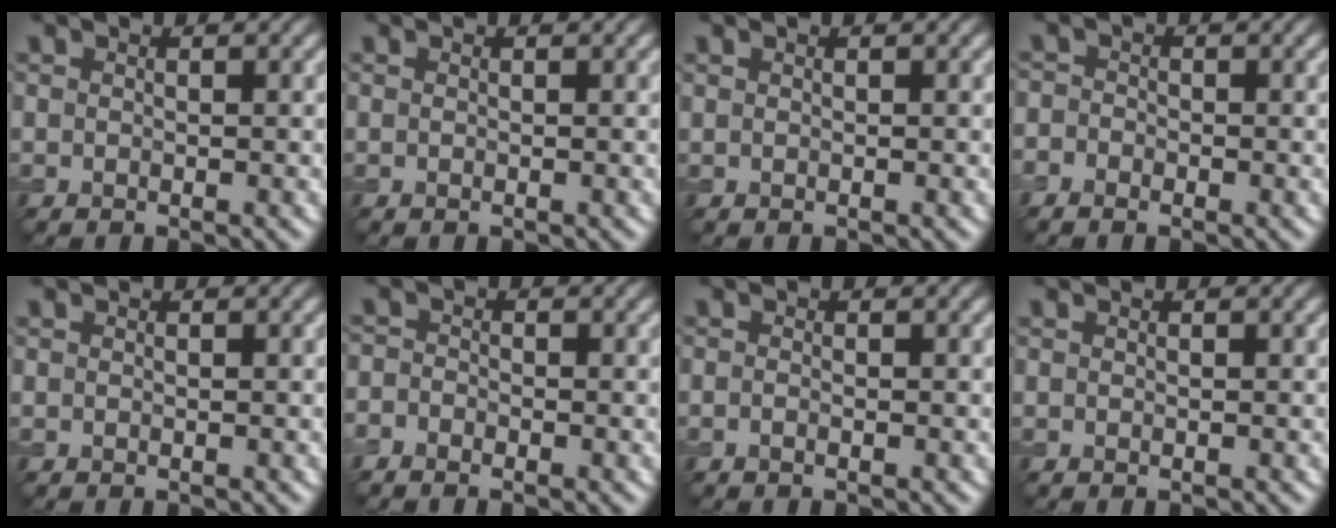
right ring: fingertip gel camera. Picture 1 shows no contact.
{"total": 0.0}
{"total": 0.0}
{"total": 1.5, "force": [-0.9, 1.1, 0.4], "torque": [0.002, 0.004, -0.023]}
{"total": 0.0}
{"total": 1.5, "force": [-1.2, 0.9, 0.4], "torque": [-0.005, 0.002, -0.029]}
{"total": 0.5, "force": [-0.3, 0.2, 0.4], "torque": [-0.009, -0.006, -0.007]}
{"total": 0.0}